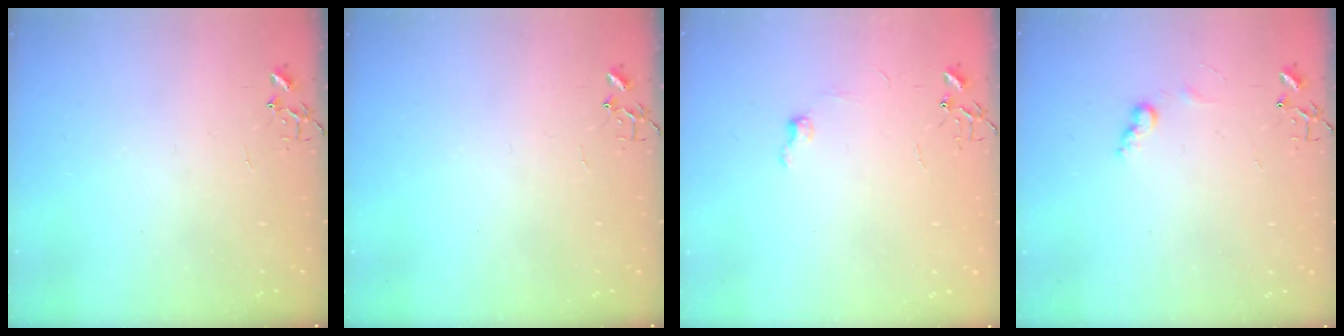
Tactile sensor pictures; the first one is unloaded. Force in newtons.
{"total": 0.0}
{"total": 5.8, "press": 5.7, "slide": 0.7}
{"total": 6.5, "press": 6.5, "slide": 0.1}